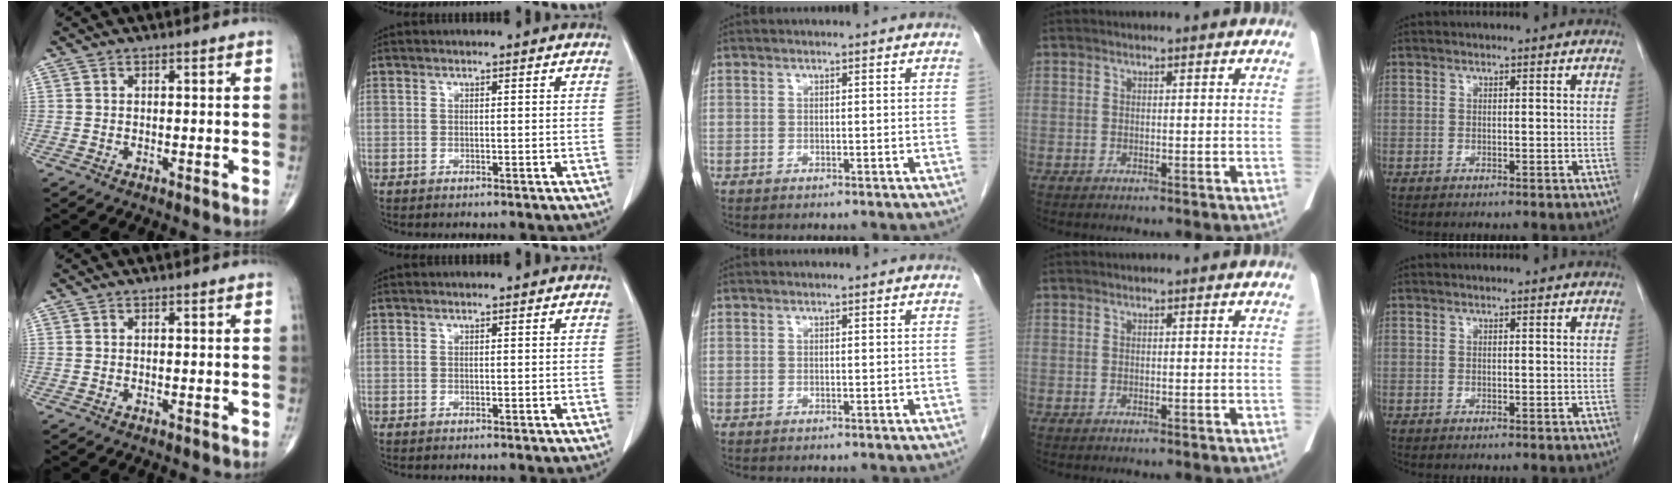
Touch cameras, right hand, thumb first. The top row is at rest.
{}